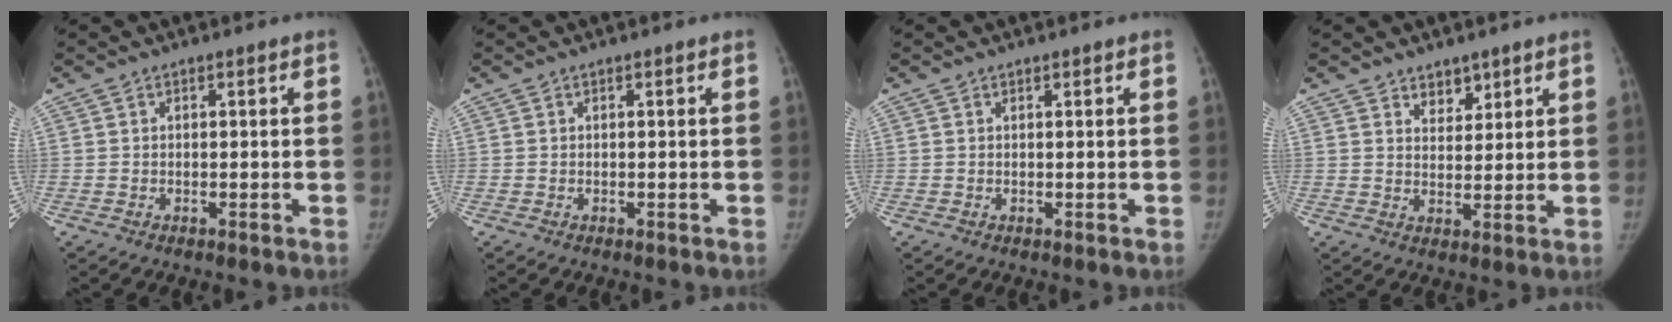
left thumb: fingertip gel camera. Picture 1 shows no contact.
{"total": 0.0}
{"total": 0.0}
{"total": 4.0, "force": [3.0, 2.4, 1.2], "torque": [0.004, -0.023, 0.051]}